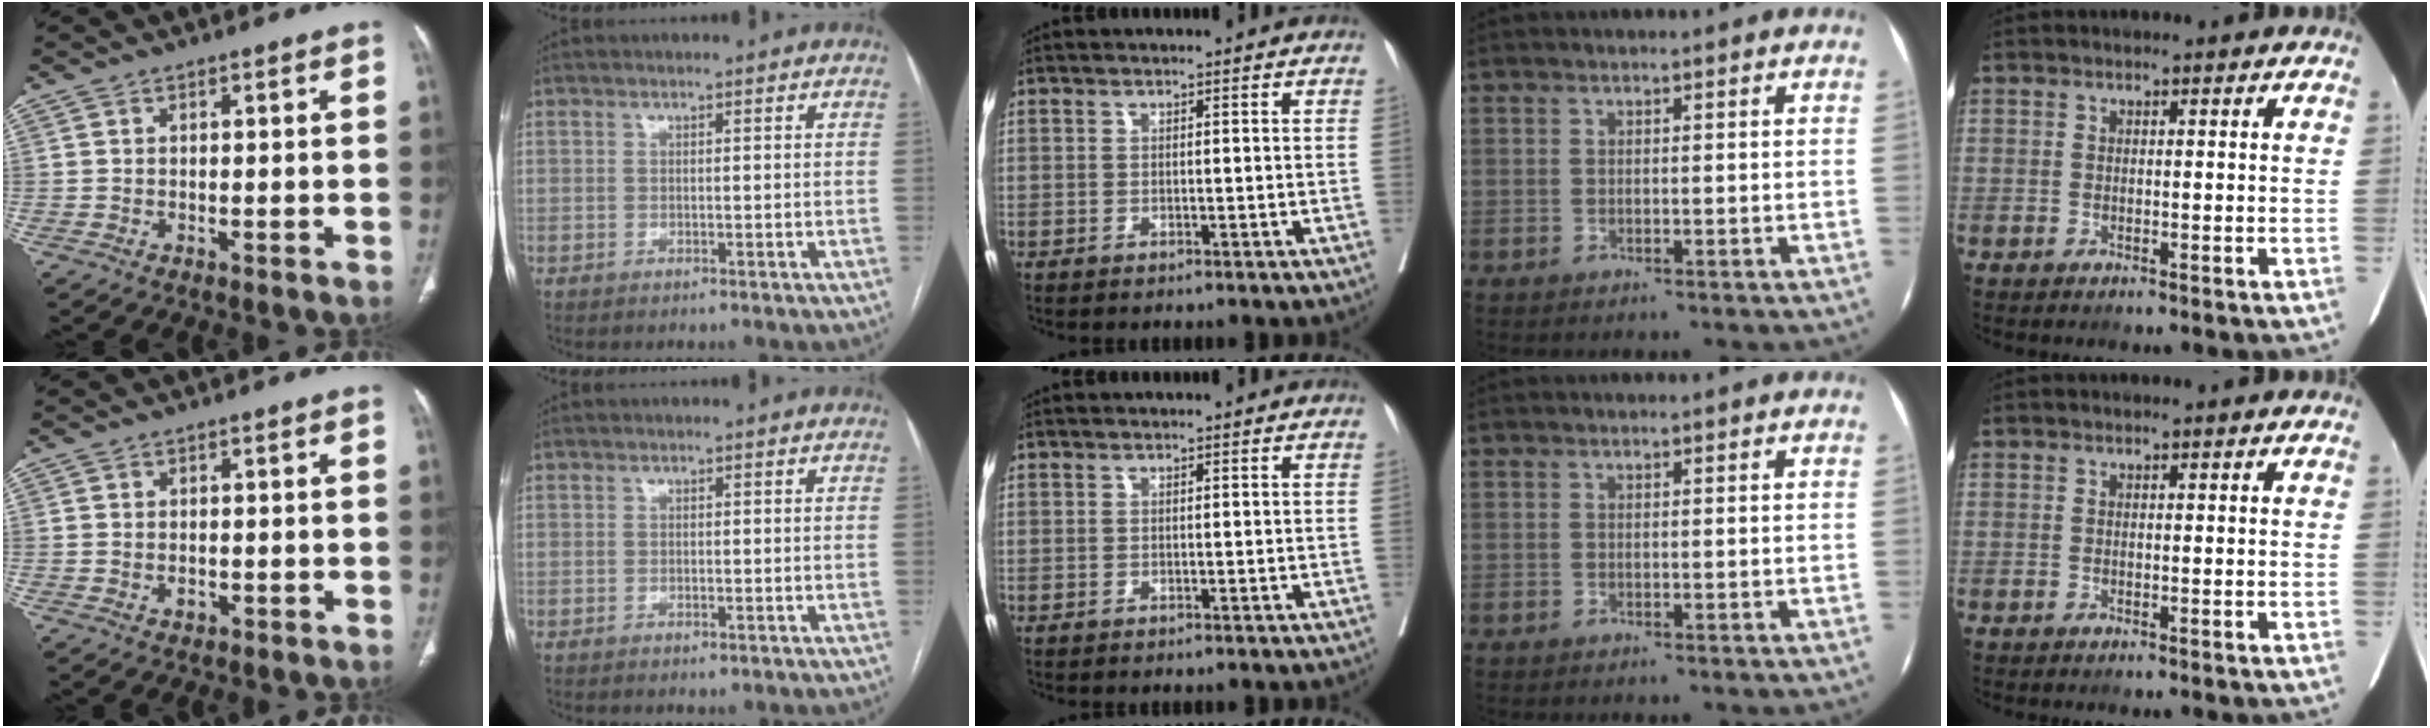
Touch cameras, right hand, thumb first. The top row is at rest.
{"thumb": {"total": 1.5, "force": [-0.4, 1.2, 0.9], "torque": [-0.012, 0.002, -0.003]}, "index": {"total": 0.7, "force": [-0.4, 0.3, 0.4], "torque": [-0.003, 0.000, -0.003]}}